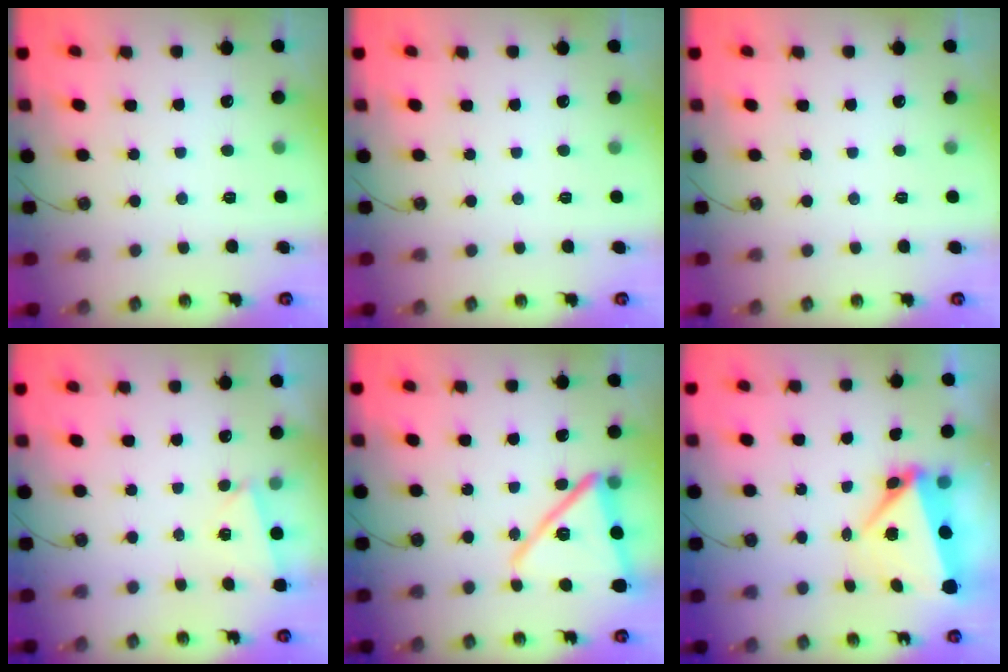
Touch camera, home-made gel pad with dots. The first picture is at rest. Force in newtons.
{"total": 1.5, "press": 0.5, "slide": 1.4}
{"total": 1.5, "press": 0.5, "slide": 1.4}
{"total": 2.7, "press": 1.7, "slide": 2.1}
{"total": 17.7, "press": 17.5, "slide": 2.6}
{"total": 6.5, "press": 6.4, "slide": 1.1}